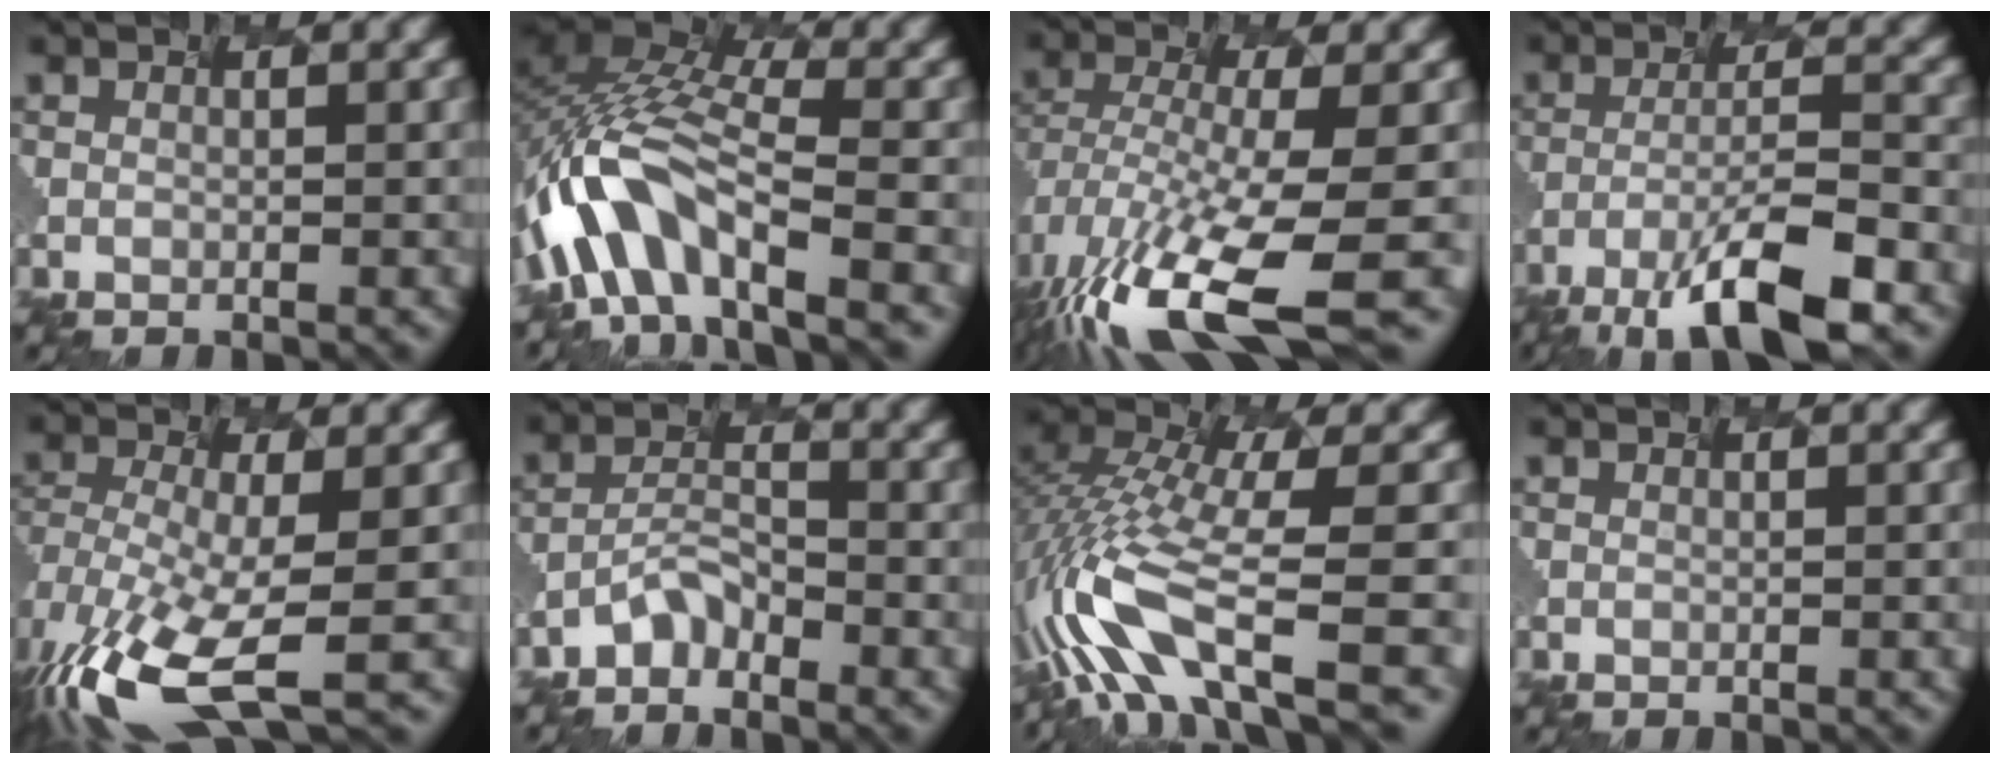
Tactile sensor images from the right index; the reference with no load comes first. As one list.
[{"total": 9.5, "force": [-5.8, 3.1, 6.9], "torque": [-0.158, 0.002, -0.074]}, {"total": 10.5, "force": [-6.3, 2.1, 8.2], "torque": [-0.200, -0.038, -0.063]}, {"total": 8.8, "force": [-6.6, 0.8, 5.6], "torque": [-0.118, -0.008, -0.084]}, {"total": 9.4, "force": [-6.5, 1.7, 6.6], "torque": [-0.181, -0.036, -0.074]}, {"total": 3.4, "force": [-3.3, -0.3, -0.7], "torque": [-0.018, -0.002, -0.035]}, {"total": 10.3, "force": [-4.7, 3.3, 8.5], "torque": [-0.212, -0.007, -0.048]}, {"total": 0.0}]